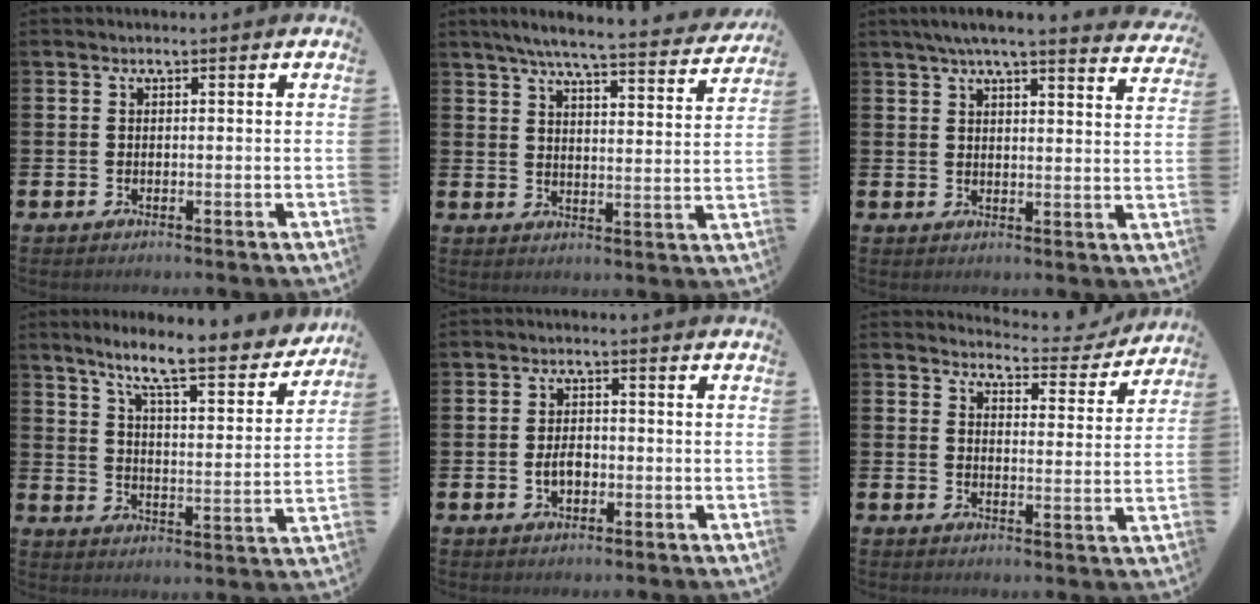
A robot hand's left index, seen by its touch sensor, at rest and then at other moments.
{"total": 6.5, "force": [5.8, 0.3, 2.8], "torque": [-0.059, -0.044, 0.096]}
{"total": 5.4, "force": [5.0, -0.1, 2.1], "torque": [-0.044, -0.023, 0.086]}
{"total": 8.8, "force": [7.6, 0.8, 4.2], "torque": [-0.099, -0.060, 0.123]}
{"total": 2.7, "force": [-0.5, 1.7, 1.9], "torque": [-0.029, 0.000, -0.013]}
{"total": 4.3, "force": [4.2, 0.8, 0.5], "torque": [-0.008, -0.038, 0.067]}